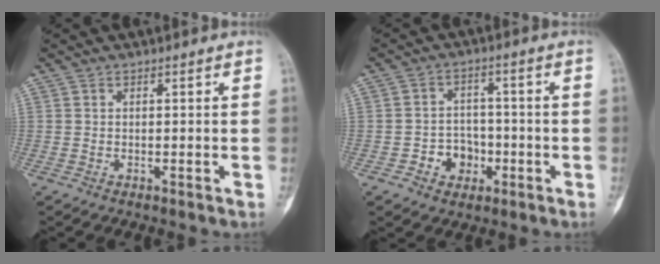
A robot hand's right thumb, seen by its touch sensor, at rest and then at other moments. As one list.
[{"total": 6.2, "force": [-2.2, 5.2, 2.5], "torque": [-0.003, 0.022, -0.036]}]